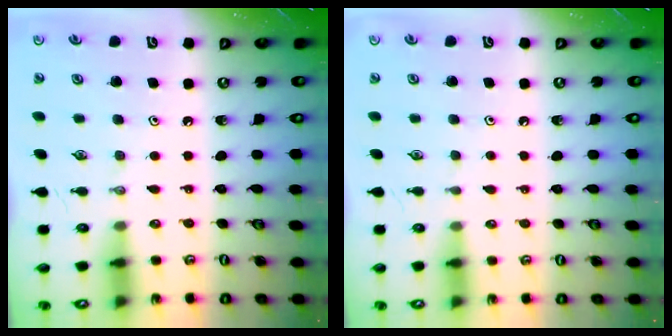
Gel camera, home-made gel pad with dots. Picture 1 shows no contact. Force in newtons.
{"total": 1.3, "press": 1.2, "slide": 0.3}